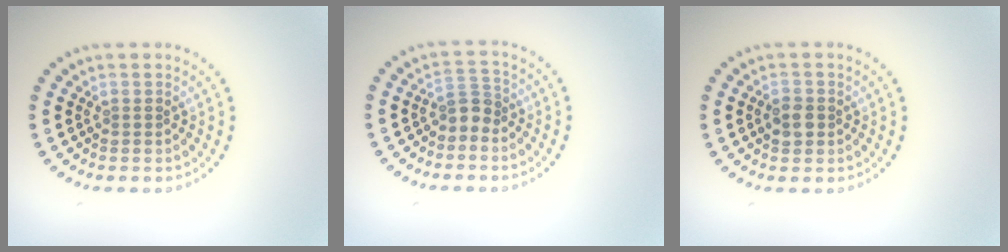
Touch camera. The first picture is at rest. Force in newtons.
{"total": 2.1, "press": 1.6, "slide": 1.3}
{"total": 1.7, "press": 1.7, "slide": 0.2}